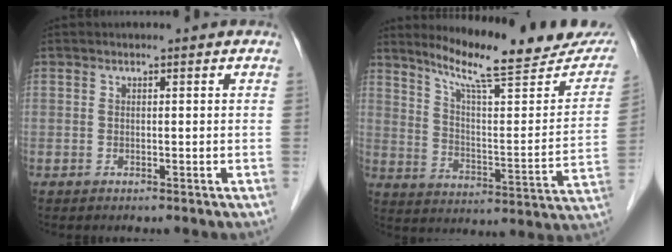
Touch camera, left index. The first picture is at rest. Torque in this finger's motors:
{"motor_torque": [-0.34, -0.44, 0.25, 0.09]}